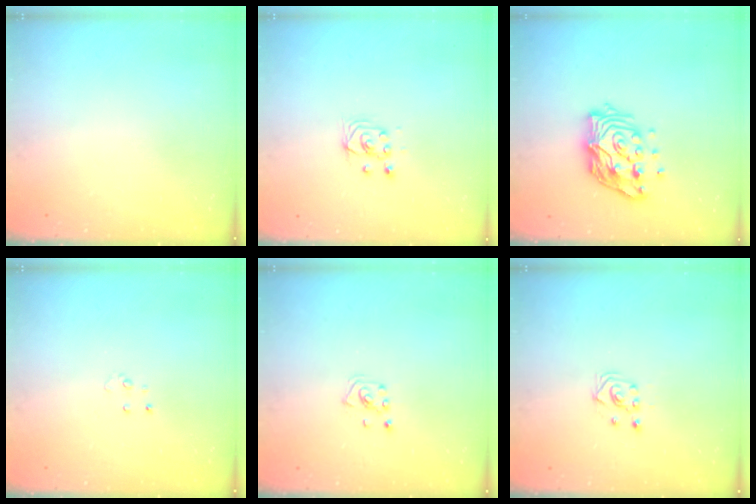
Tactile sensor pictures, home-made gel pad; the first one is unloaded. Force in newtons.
{"total": 2.9, "press": 2.7, "slide": 1.0}
{"total": 15.1, "press": 15.0, "slide": 1.4}
{"total": 2.9, "press": 2.9, "slide": 0.2}
{"total": 2.6, "press": 2.6, "slide": 0.5}
{"total": 2.9, "press": 2.7, "slide": 1.0}